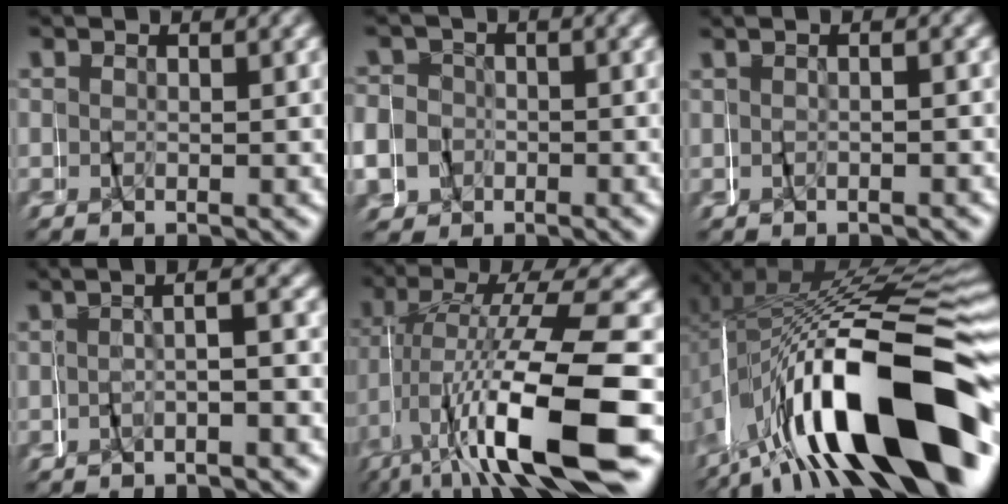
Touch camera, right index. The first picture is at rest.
{"total": 6.3, "force": [-0.8, 6.2, 1.3], "torque": [-0.043, 0.002, -0.024]}
{"total": 1.0, "force": [-0.7, -0.8, 0.2], "torque": [-0.012, 0.012, -0.015]}
{"total": 1.6, "force": [-1.1, -0.8, 0.8], "torque": [-0.008, 0.014, -0.022]}
{"total": 10.2, "force": [-2.3, 2.6, 9.6], "torque": [-0.163, -0.003, -0.022]}
{"total": 18.3, "force": [-5.0, 7.4, 16.0], "torque": [-0.261, 0.008, -0.062]}